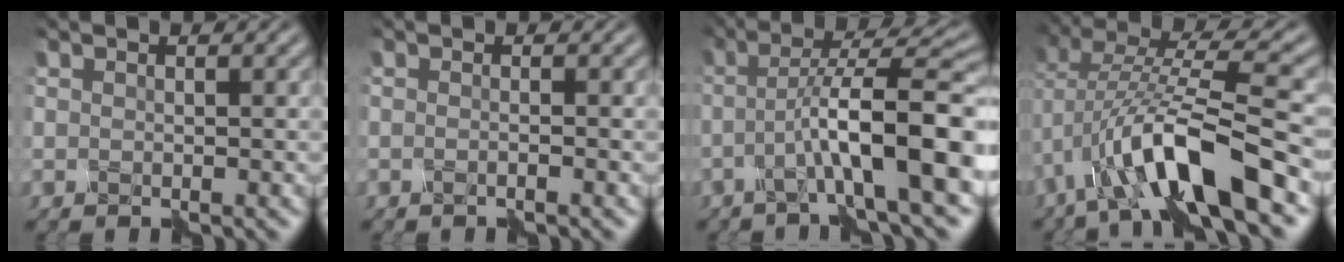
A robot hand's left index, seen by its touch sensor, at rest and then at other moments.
{"total": 1.1, "force": [-0.5, 0.6, 0.8], "torque": [0.000, -0.005, -0.020]}
{"total": 9.6, "force": [-2.3, 1.9, 9.1], "torque": [-0.132, 0.014, -0.045]}
{"total": 10.3, "force": [-3.3, 3.2, 9.2], "torque": [-0.178, 0.017, -0.065]}